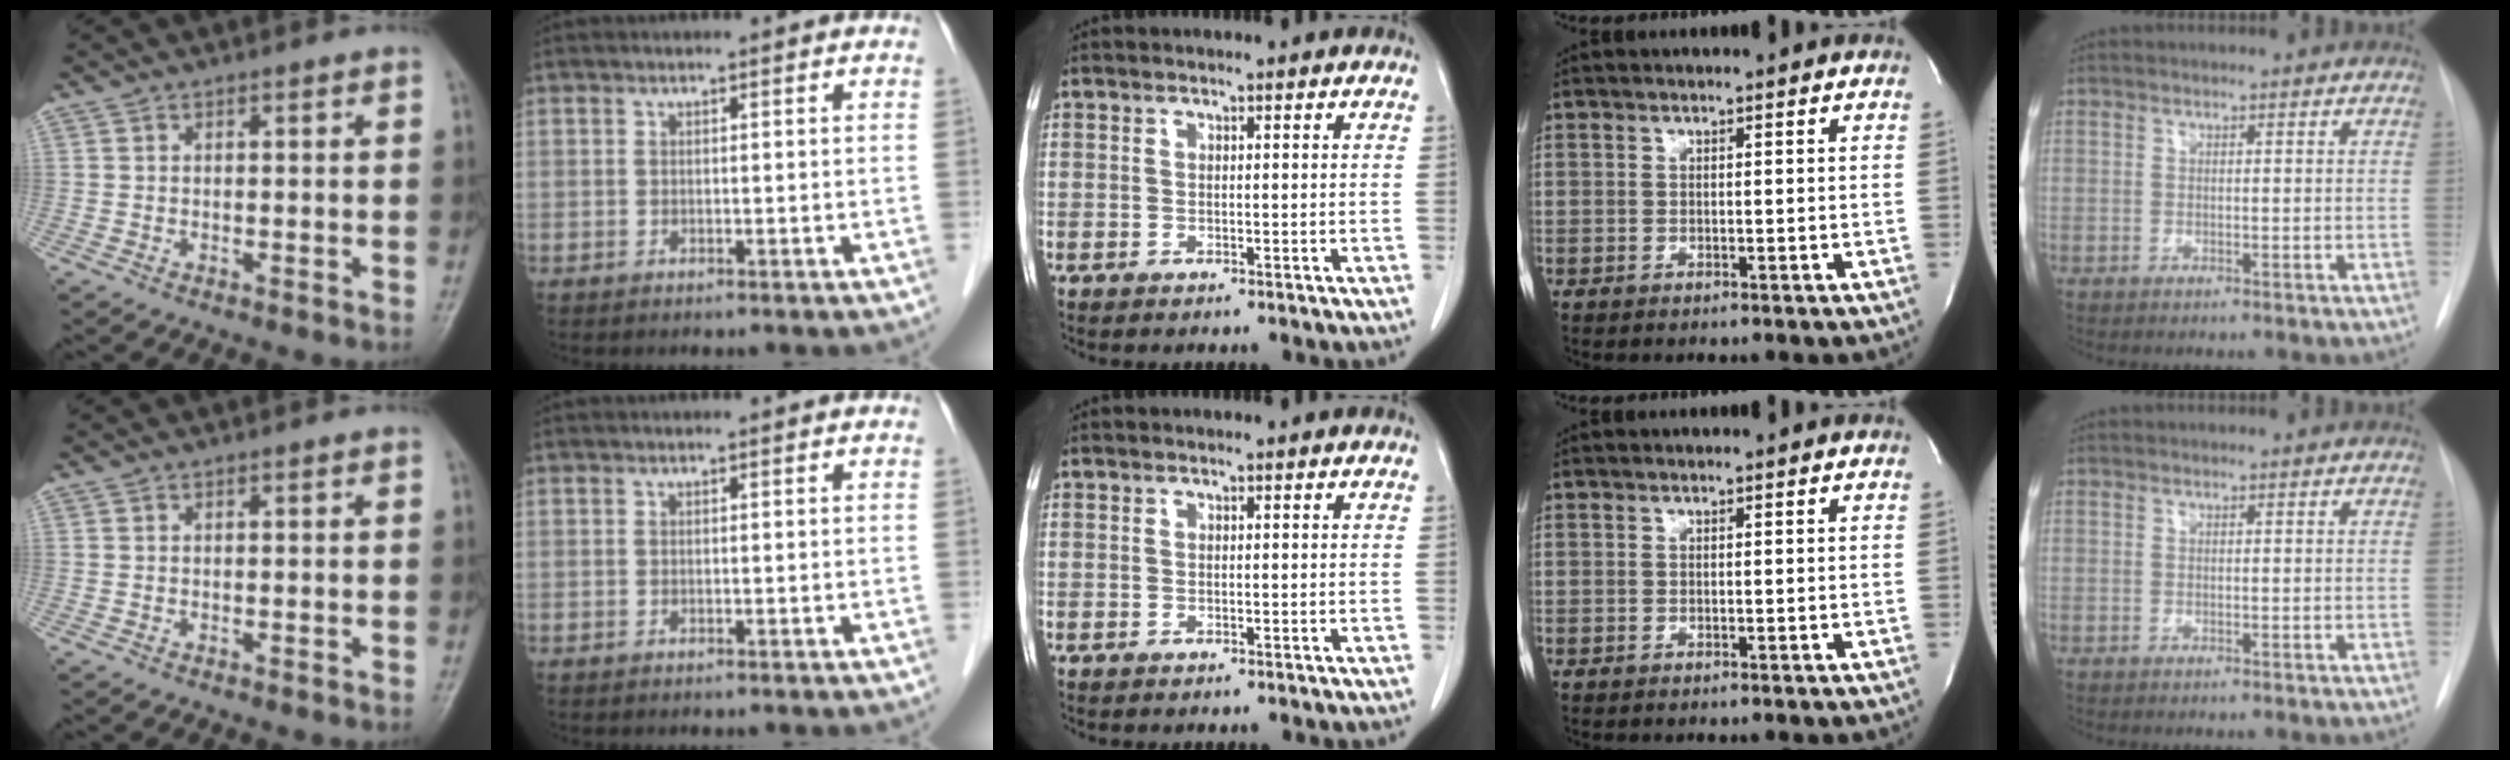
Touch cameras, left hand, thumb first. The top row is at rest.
{}